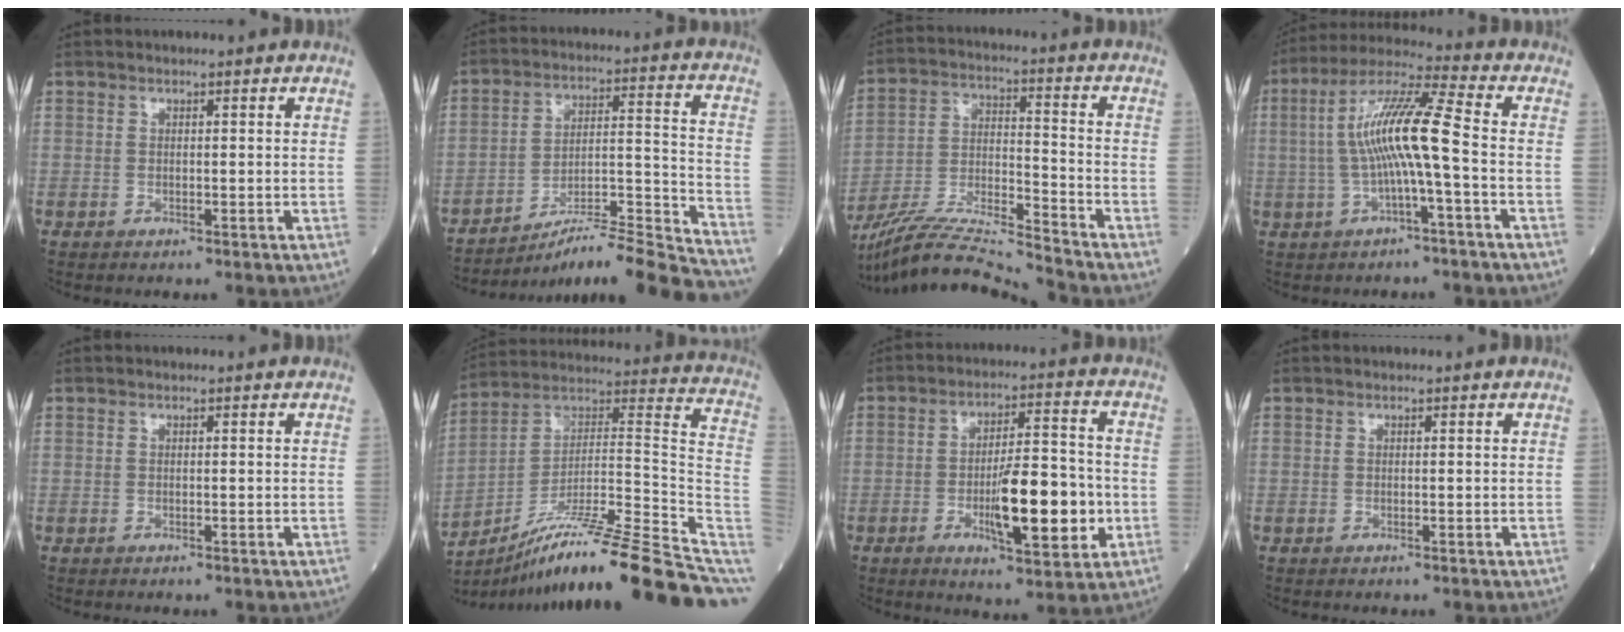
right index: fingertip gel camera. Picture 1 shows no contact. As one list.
[{"total": 19.3, "force": [-17.9, -1.0, 7.1], "torque": [-0.090, 0.020, -0.270]}, {"total": 14.3, "force": [-13.5, -1.9, 4.1], "torque": [-0.076, 0.007, -0.249]}, {"total": 11.0, "force": [-0.7, 0.2, 10.9], "torque": [-0.213, 0.024, -0.016]}, {"total": 0.0}, {"total": 25.2, "force": [-18.4, 0.0, 17.2], "torque": [-0.189, 0.039, -0.302]}, {"total": 12.6, "force": [-3.0, 2.8, 11.9], "torque": [-0.194, 0.000, -0.042]}, {"total": 0.0}]